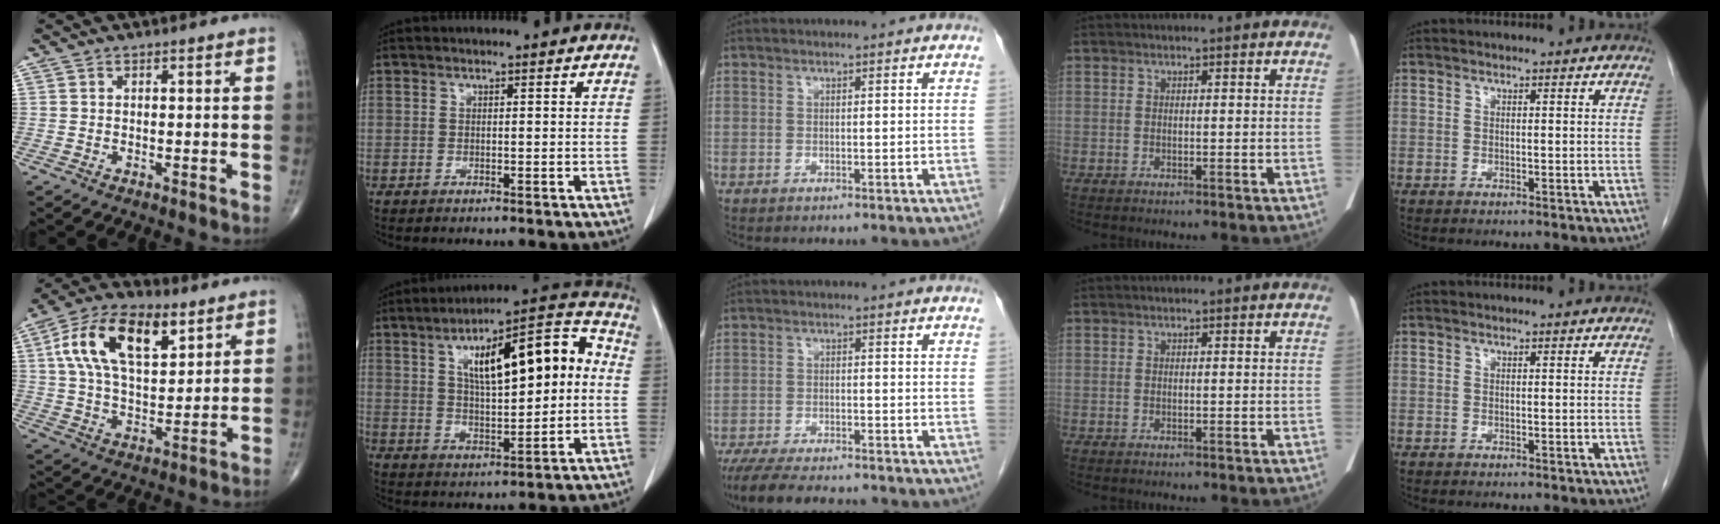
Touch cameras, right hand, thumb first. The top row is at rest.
{"thumb": {"total": 17.9, "force": [7.1, 9.2, 13.6], "torque": [-0.229, -0.004, 0.125]}, "index": {"total": 16.9, "force": [3.0, 4.9, 15.9], "torque": [-0.236, 0.042, 0.049]}, "middle": {"total": 11.1, "force": [-9.6, 2.2, 5.0], "torque": [-0.082, -0.014, -0.147]}}